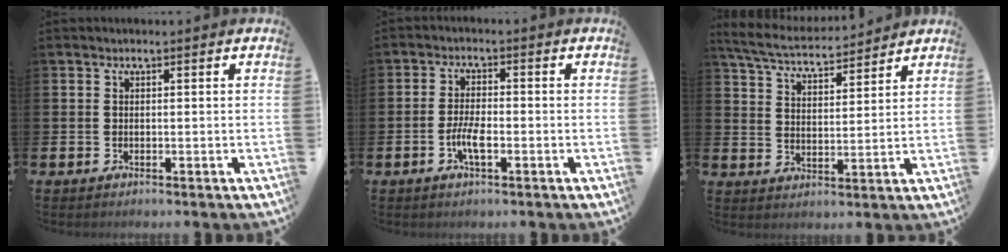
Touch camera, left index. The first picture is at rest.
{"total": 3.5, "force": [-1.2, 1.1, 3.1], "torque": [-0.072, 0.002, -0.026]}
{"total": 5.6, "force": [5.3, 0.9, 1.3], "torque": [-0.051, -0.031, 0.093]}